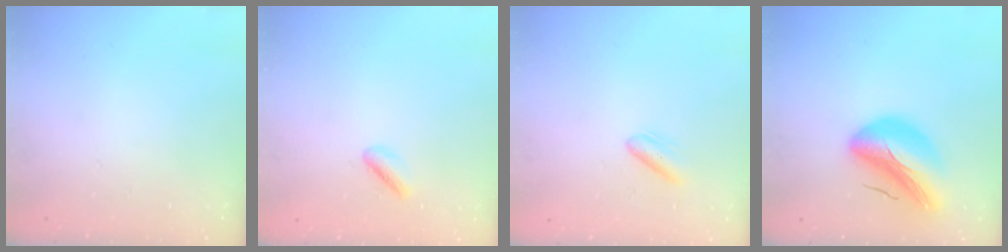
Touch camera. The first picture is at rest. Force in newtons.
{"total": 2.0, "press": 1.7, "slide": 1.1}
{"total": 4.2, "press": 3.9, "slide": 1.6}
{"total": 14.6, "press": 14.0, "slide": 4.0}